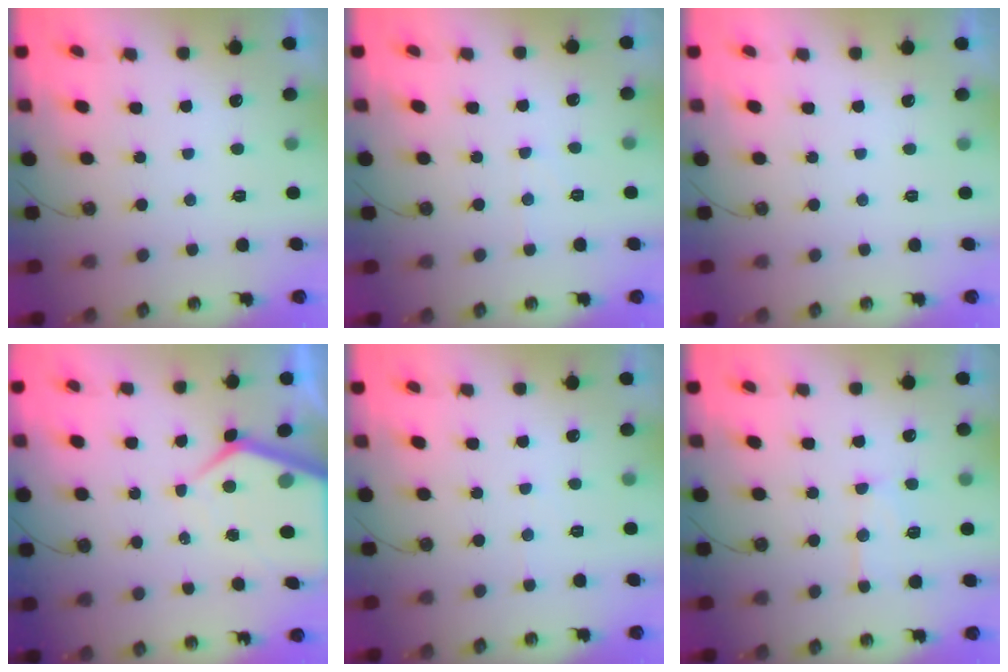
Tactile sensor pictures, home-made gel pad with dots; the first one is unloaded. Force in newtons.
{"total": 4.4, "press": 4.4, "slide": 0.7}
{"total": 0.0}
{"total": 8.5, "press": 8.5, "slide": 0.7}
{"total": 3.2, "press": 3.1, "slide": 0.5}
{"total": 10.2, "press": 10.2, "slide": 0.9}